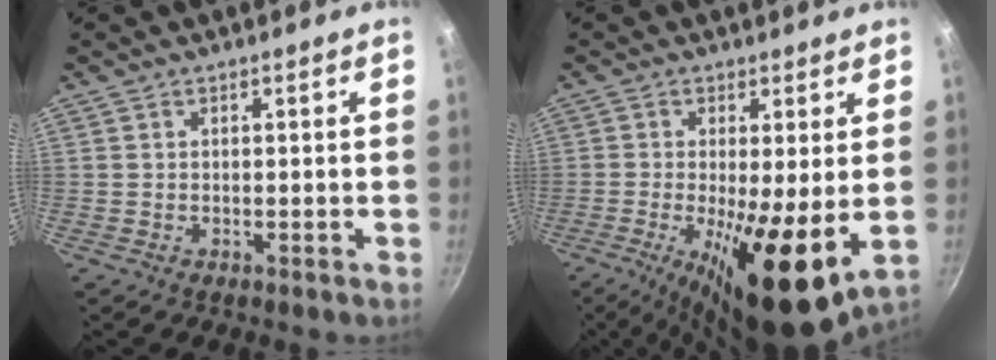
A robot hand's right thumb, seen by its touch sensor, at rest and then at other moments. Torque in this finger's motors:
{"motor_torque": [-0.37, 1.58, 2.19, -0.58, 0.50]}